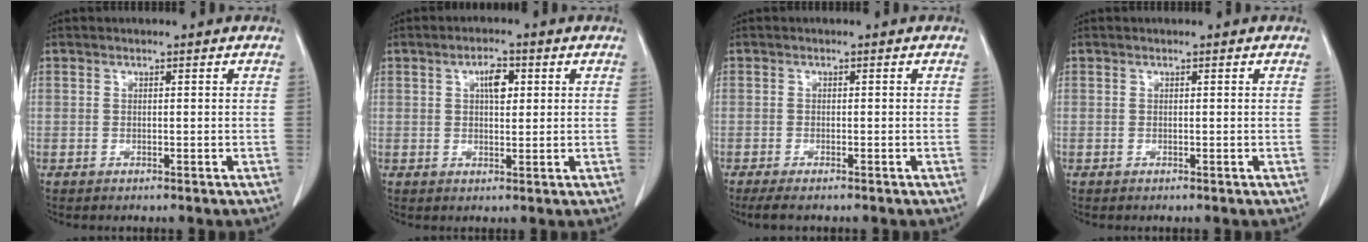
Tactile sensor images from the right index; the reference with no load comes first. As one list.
[{"total": 3.6, "force": [1.2, 1.5, 3.0], "torque": [-0.050, 0.004, 0.018]}, {"total": 3.4, "force": [-2.8, 0.6, 2.0], "torque": [-0.031, -0.009, -0.039]}, {"total": 0.0}]